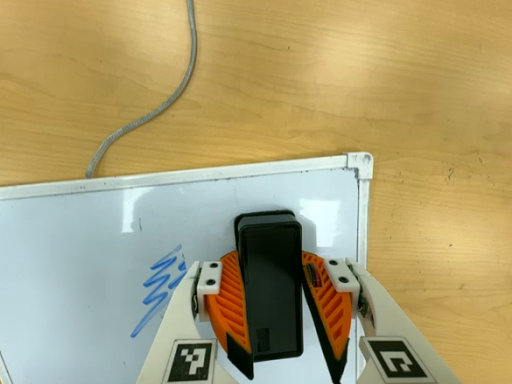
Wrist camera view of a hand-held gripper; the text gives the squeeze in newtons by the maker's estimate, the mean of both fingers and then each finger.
{"total": 16.3, "left": 18.3, "right": 14.2}